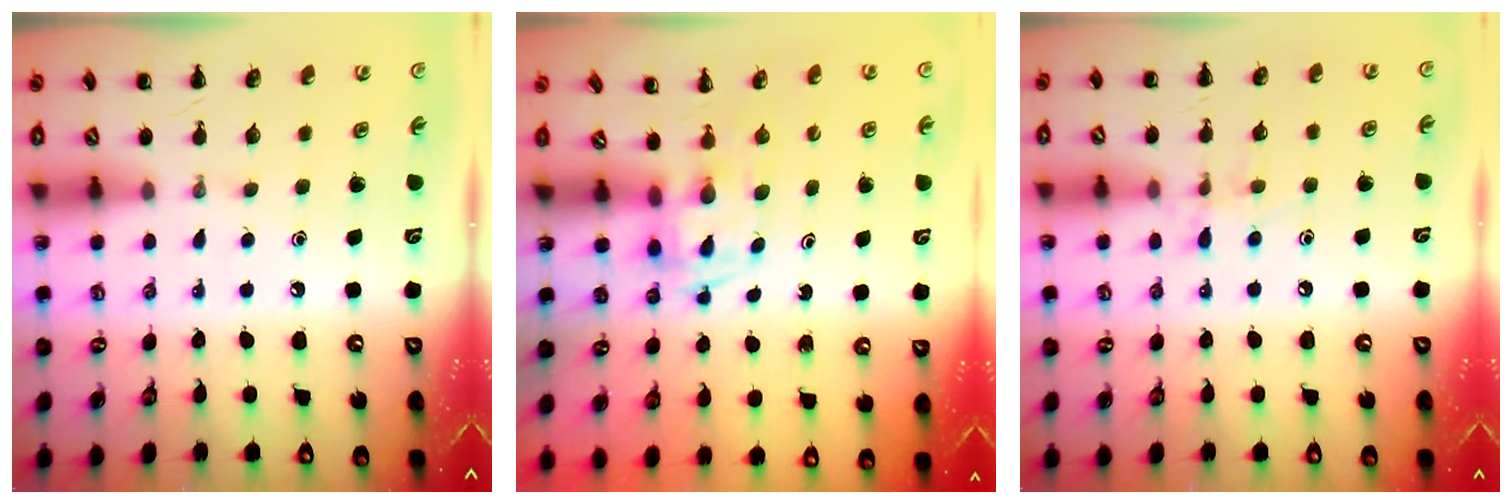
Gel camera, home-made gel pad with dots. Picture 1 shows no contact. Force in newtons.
{"total": 2.4, "press": 2.2, "slide": 1.1}
{"total": 7.3, "press": 7.1, "slide": 1.5}